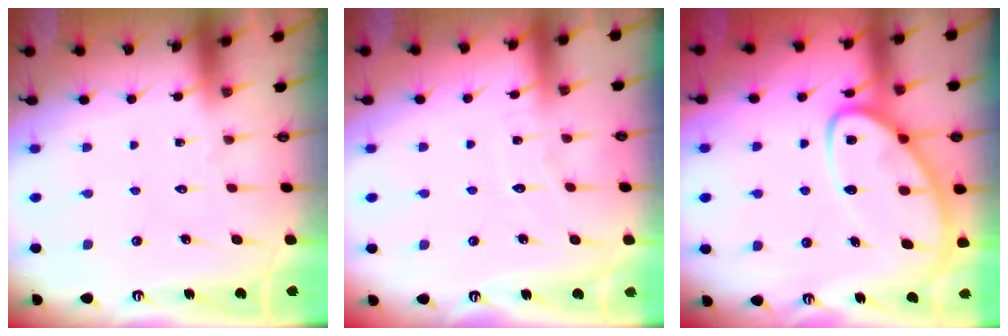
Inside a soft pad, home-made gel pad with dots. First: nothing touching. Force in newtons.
{"total": 3.6, "press": 3.5, "slide": 0.4}
{"total": 13.7, "press": 13.6, "slide": 1.4}